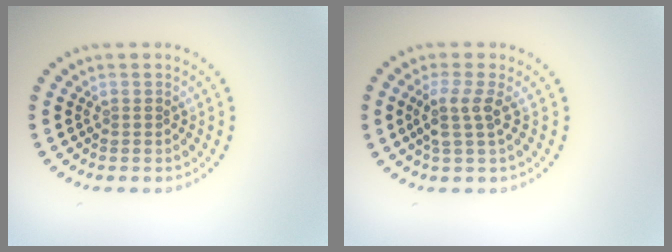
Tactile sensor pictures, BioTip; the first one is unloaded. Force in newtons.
{"total": 2.5, "press": 2.0, "slide": 1.6}